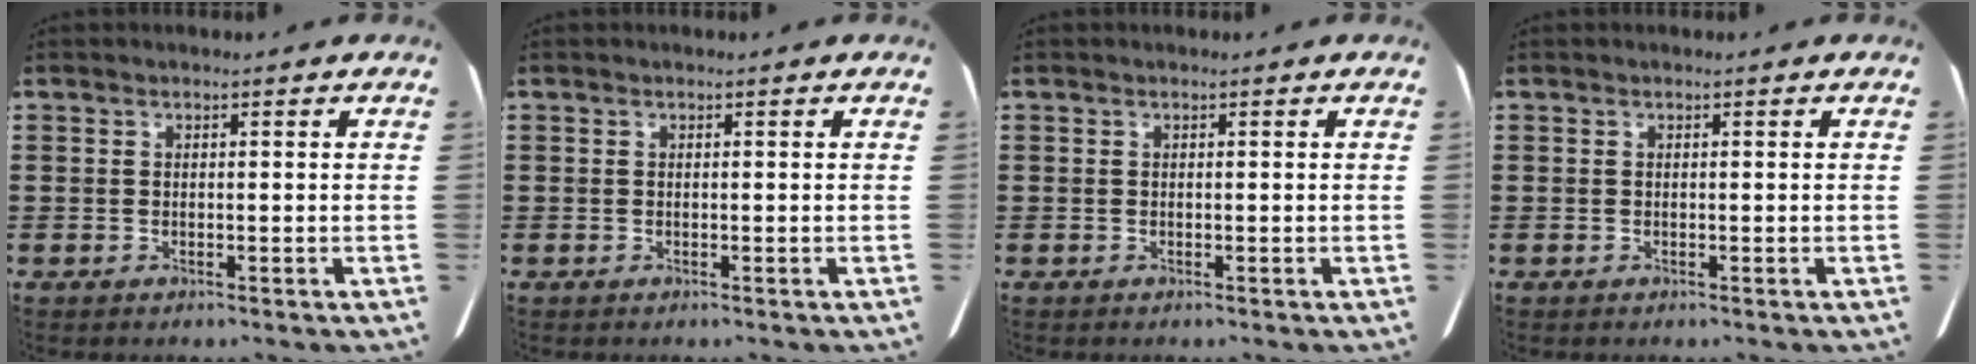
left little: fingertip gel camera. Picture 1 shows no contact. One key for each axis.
{"total": 0.0}
{"total": 0.0}
{"total": 0.0}